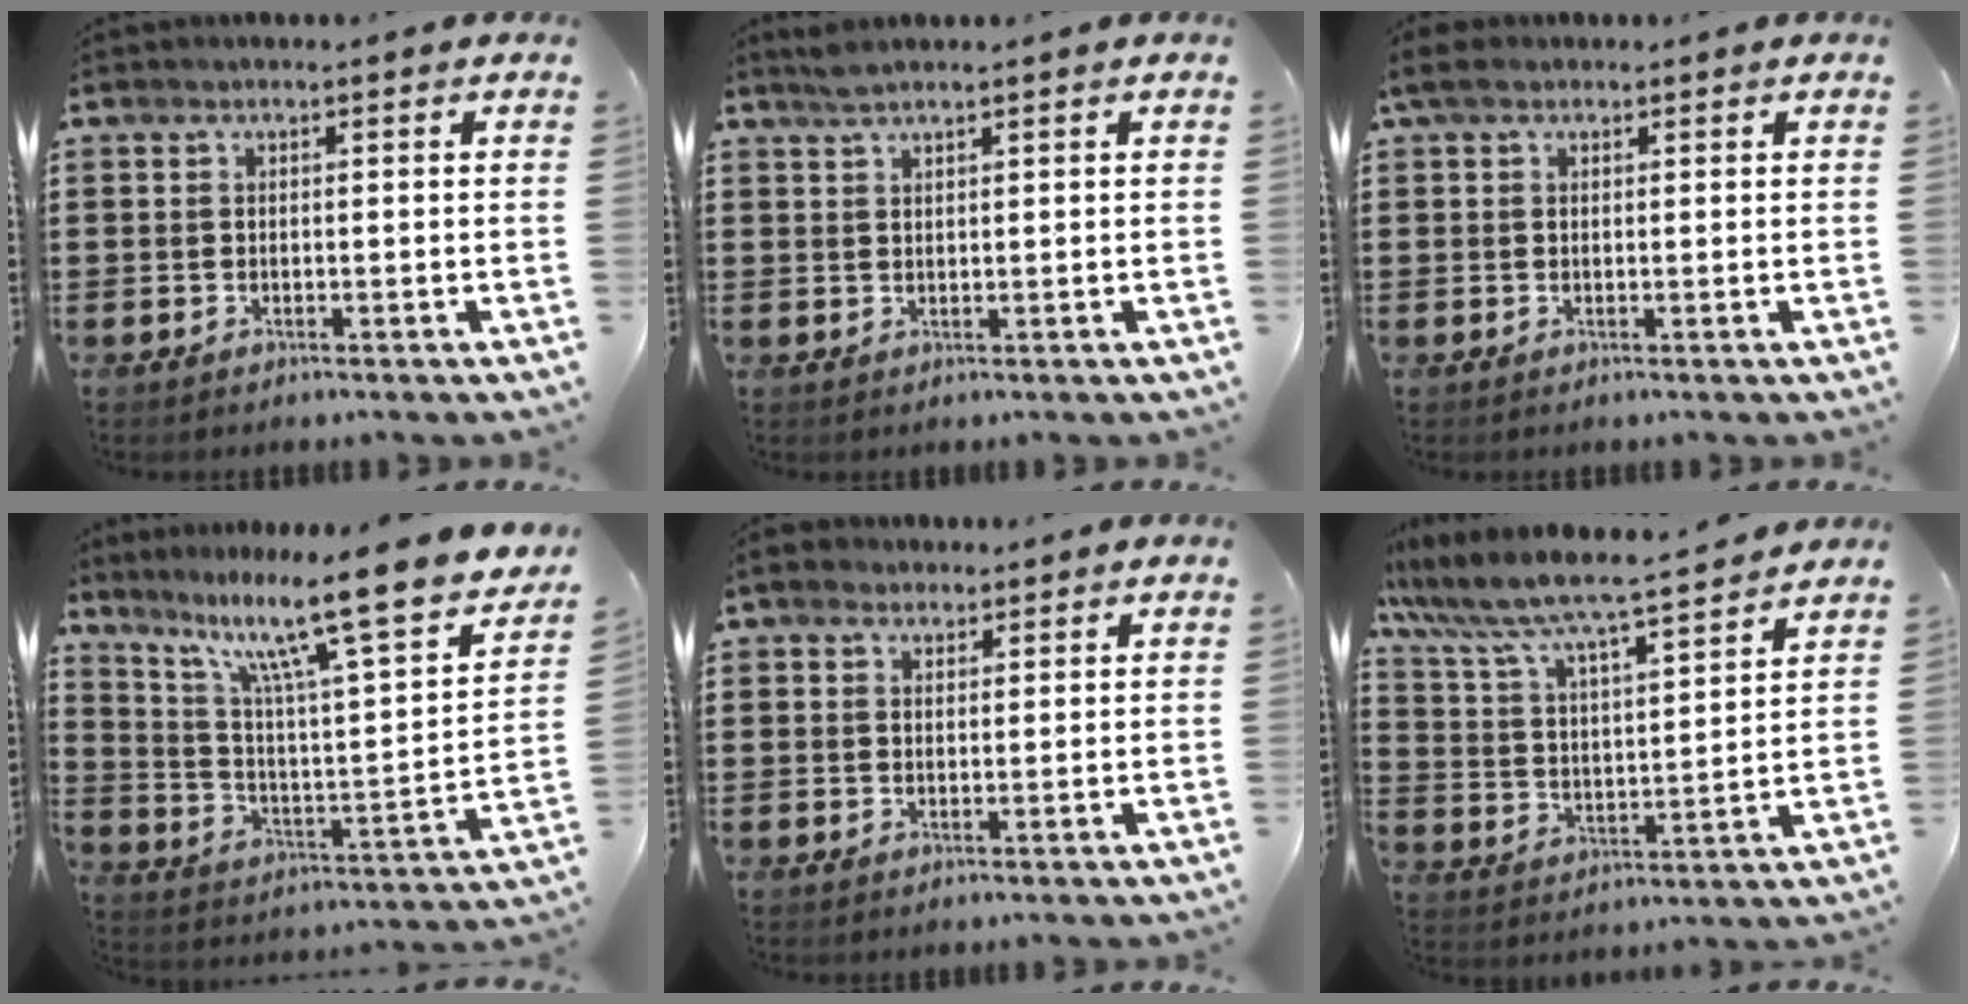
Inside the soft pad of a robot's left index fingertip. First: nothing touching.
{"total": 1.9, "force": [1.6, 0.1, 1.0], "torque": [-0.022, 0.000, 0.031]}
{"total": 2.3, "force": [1.1, 1.2, 1.6], "torque": [-0.036, 0.007, 0.019]}
{"total": 14.0, "force": [10.5, 0.9, 9.2], "torque": [-0.189, -0.076, 0.163]}
{"total": 2.3, "force": [1.9, 1.3, 0.6], "torque": [-0.017, 0.009, 0.036]}
{"total": 6.3, "force": [5.8, 0.0, 2.3], "torque": [-0.073, -0.046, 0.092]}